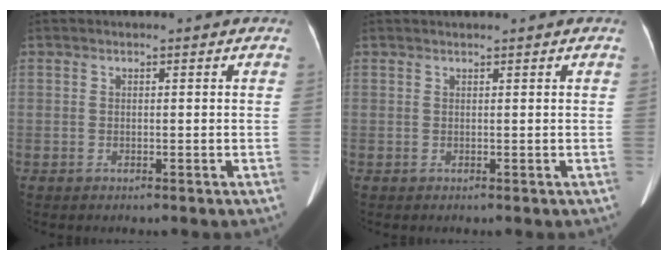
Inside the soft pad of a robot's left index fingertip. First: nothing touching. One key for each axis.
{"total": 1.7, "fx": 1.5, "fy": -0.2, "fz": 0.7, "tx": -0.008, "ty": 0.025, "tz": 0.028}